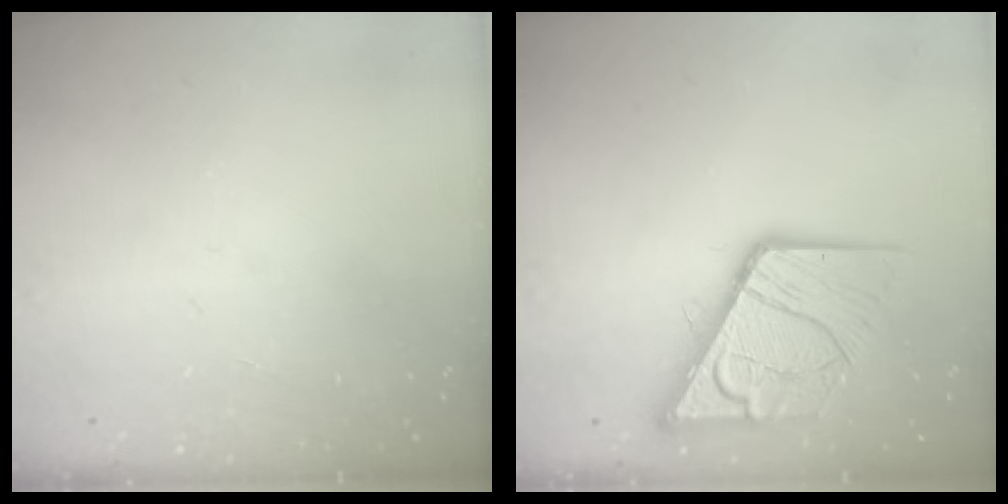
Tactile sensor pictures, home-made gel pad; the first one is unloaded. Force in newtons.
{"total": 14.8, "press": 14.7, "slide": 1.7}